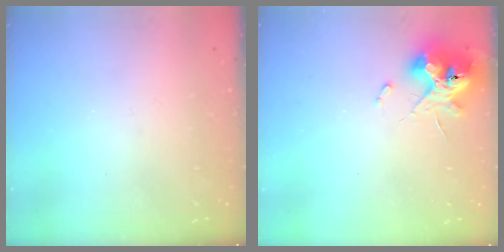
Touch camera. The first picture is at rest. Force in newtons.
{"total": 11.4, "press": 11.4, "slide": 1.1}